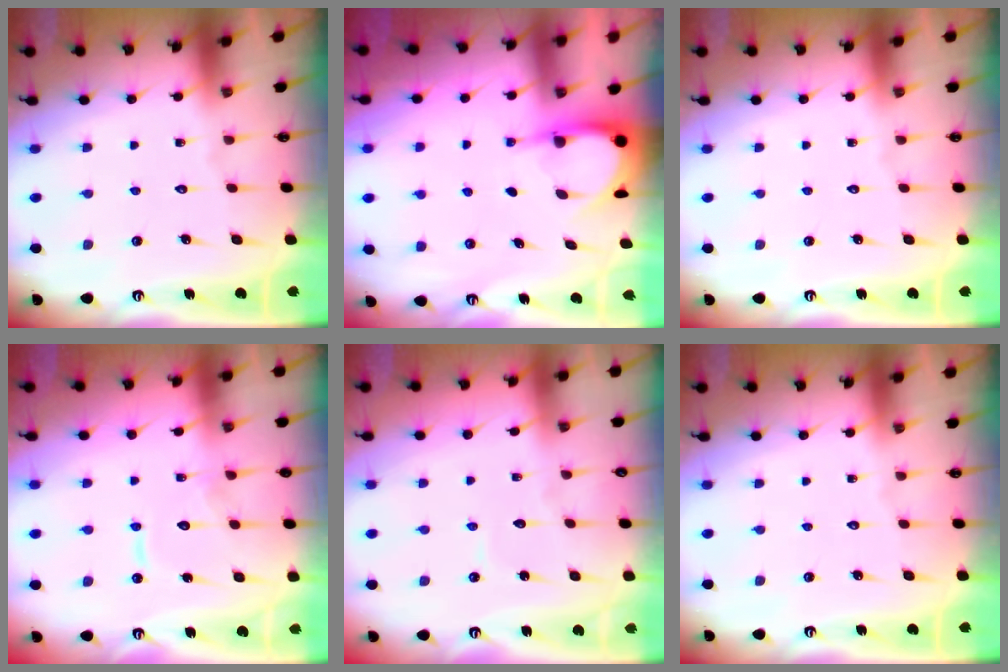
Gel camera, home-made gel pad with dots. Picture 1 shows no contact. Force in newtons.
{"total": 4.3, "press": 4.3, "slide": 0.7}
{"total": 0.0}
{"total": 9.2, "press": 9.1, "slide": 0.9}
{"total": 4.1, "press": 4.1, "slide": 0.4}
{"total": 0.0}